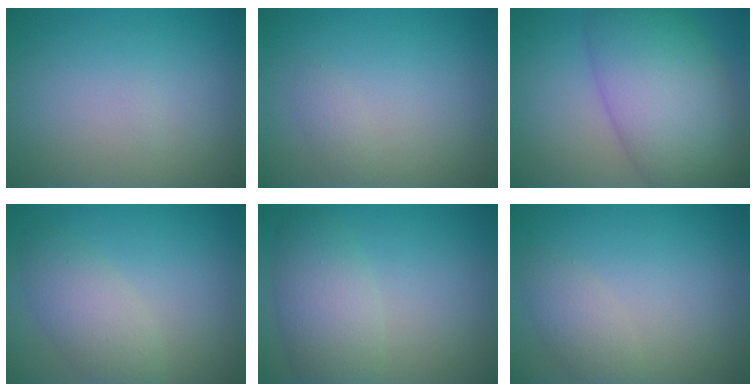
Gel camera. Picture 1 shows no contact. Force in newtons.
{"total": 0.8, "press": 0.8, "slide": 0.0}
{"total": 10.3, "press": 10.3, "slide": 0.3}
{"total": 3.6, "press": 3.6, "slide": 0.3}
{"total": 4.6, "press": 4.6, "slide": 0.2}
{"total": 2.0, "press": 2.0, "slide": 0.0}